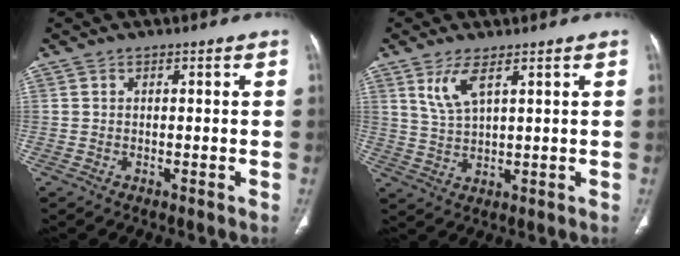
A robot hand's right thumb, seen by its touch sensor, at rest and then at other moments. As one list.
[{"total": 5.2, "force": [2.9, 1.4, 4.1], "torque": [-0.089, -0.017, 0.069]}]